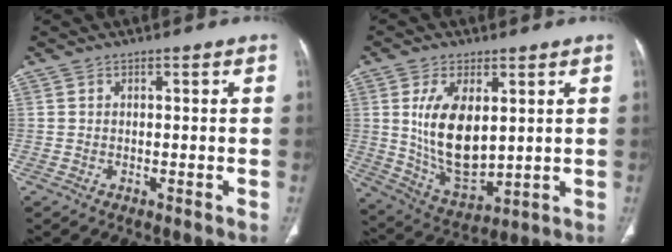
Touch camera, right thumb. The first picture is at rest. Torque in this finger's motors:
{"motor_torque": [0.86, 4.15, 1.57, 0.54, 0.47]}